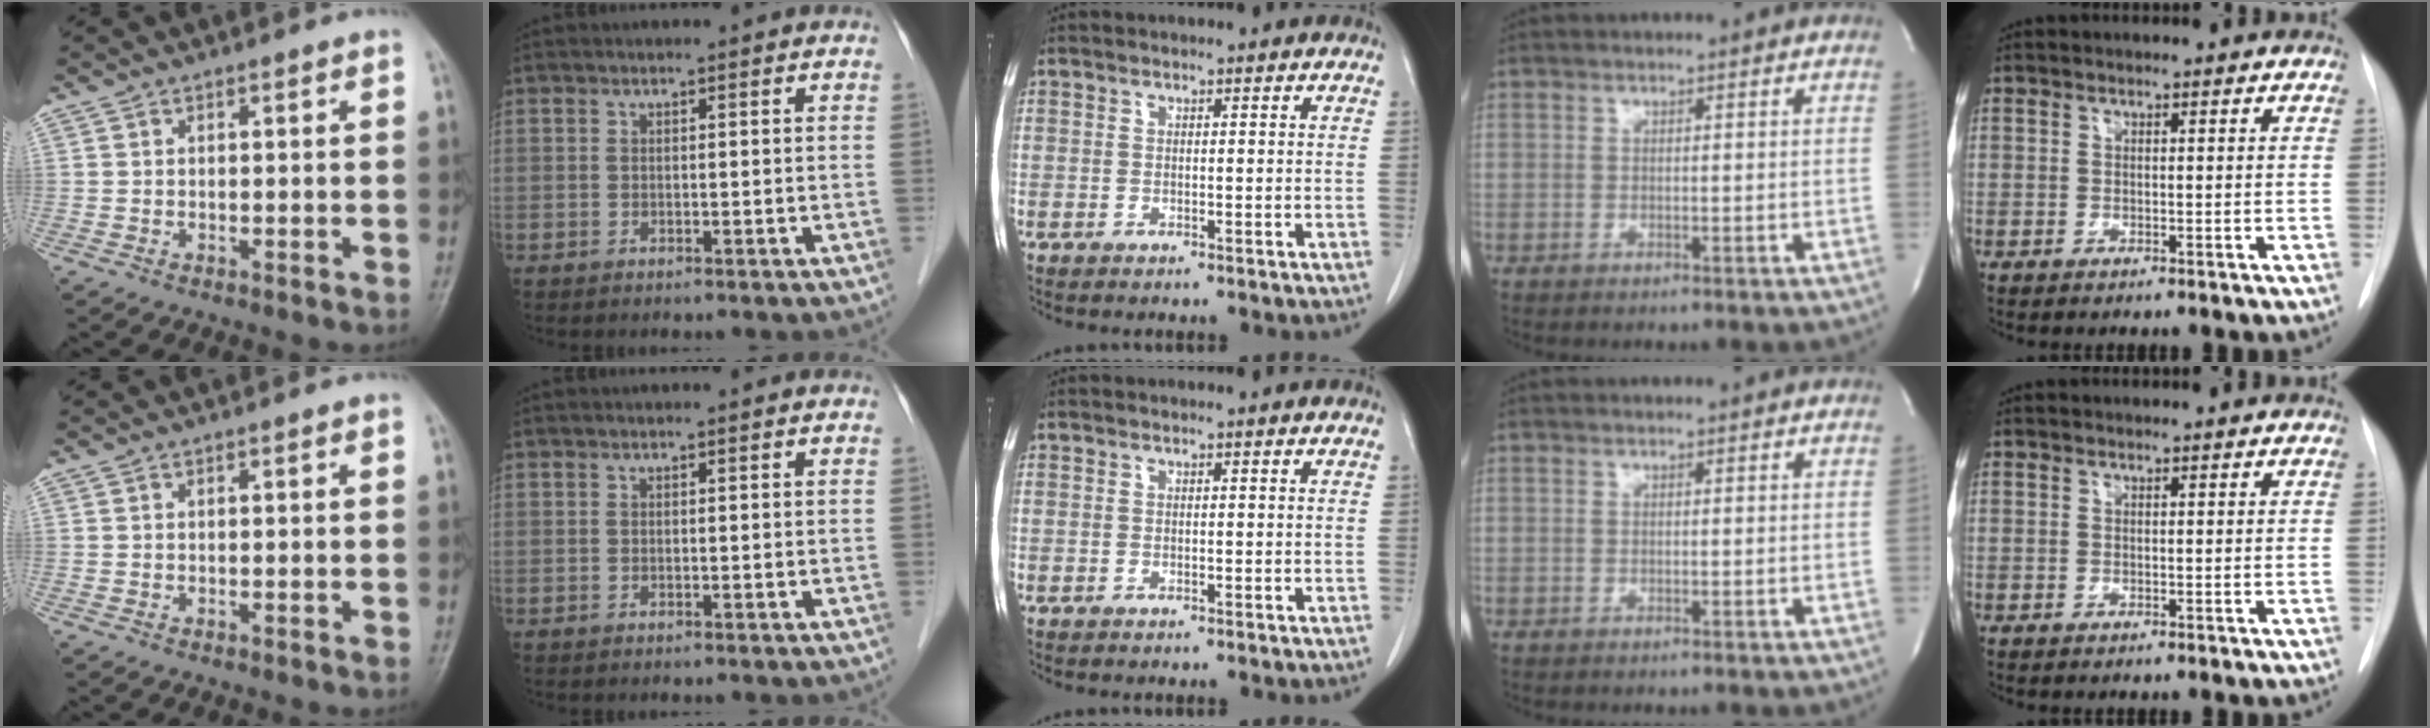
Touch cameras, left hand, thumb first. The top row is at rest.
{}